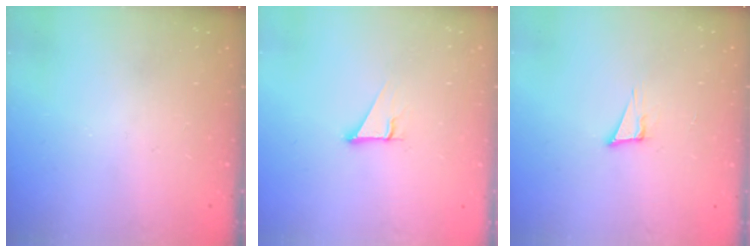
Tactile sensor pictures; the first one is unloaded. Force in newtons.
{"total": 3.7, "press": 3.7, "slide": 0.2}
{"total": 4.3, "press": 3.1, "slide": 3.0}